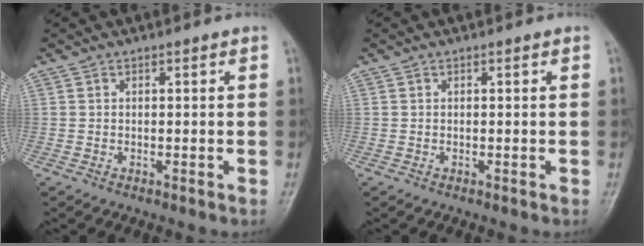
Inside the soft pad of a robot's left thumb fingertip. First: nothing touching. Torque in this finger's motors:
{"motor_torque": [0.01, 0.01, -0.07, -0.07, 0.00]}